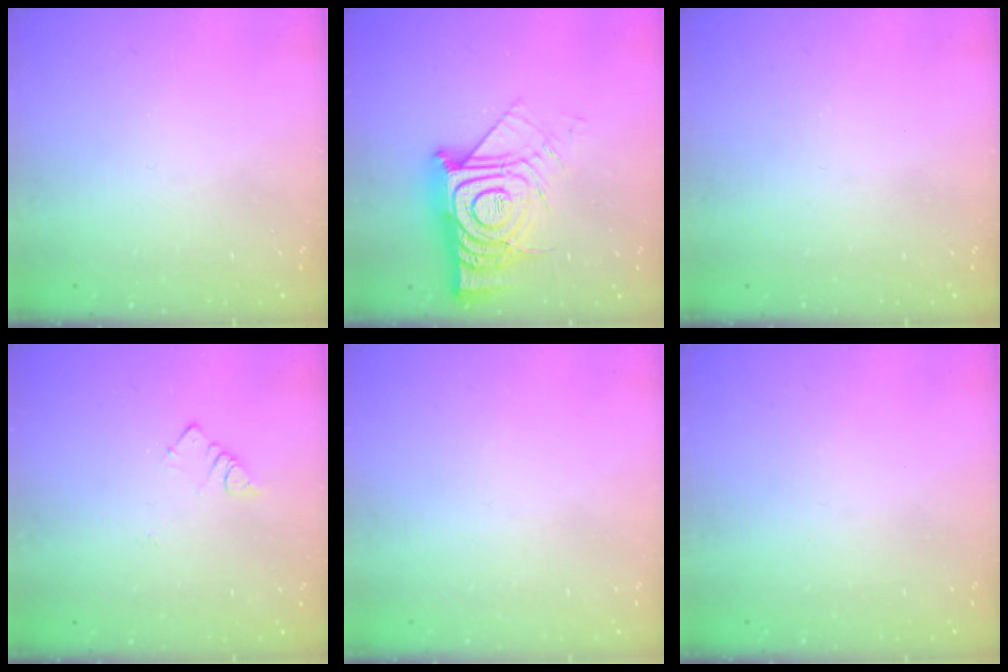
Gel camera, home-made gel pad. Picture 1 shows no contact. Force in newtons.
{"total": 17.1, "press": 17.0, "slide": 1.5}
{"total": 0.0}
{"total": 3.2, "press": 3.2, "slide": 0.3}
{"total": 1.9, "press": 1.9, "slide": 0.1}
{"total": 0.0}